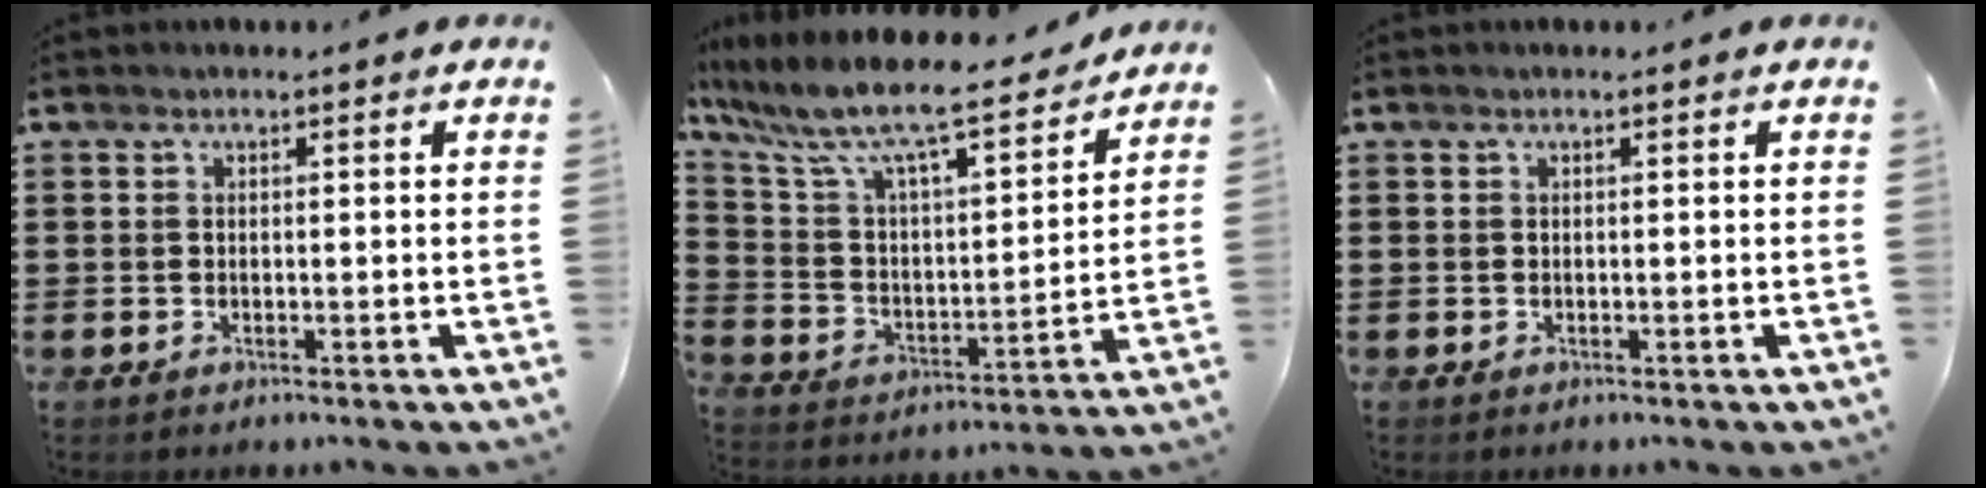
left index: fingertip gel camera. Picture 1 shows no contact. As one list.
[{"total": 9.9, "force": [8.3, 1.1, 5.3], "torque": [-0.140, -0.060, 0.134]}, {"total": 0.0}]